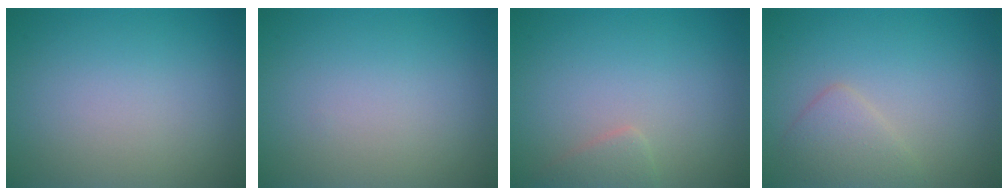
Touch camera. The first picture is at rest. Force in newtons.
{"total": 0.0}
{"total": 1.3, "press": 1.3, "slide": 0.1}
{"total": 2.2, "press": 2.2, "slide": 0.1}